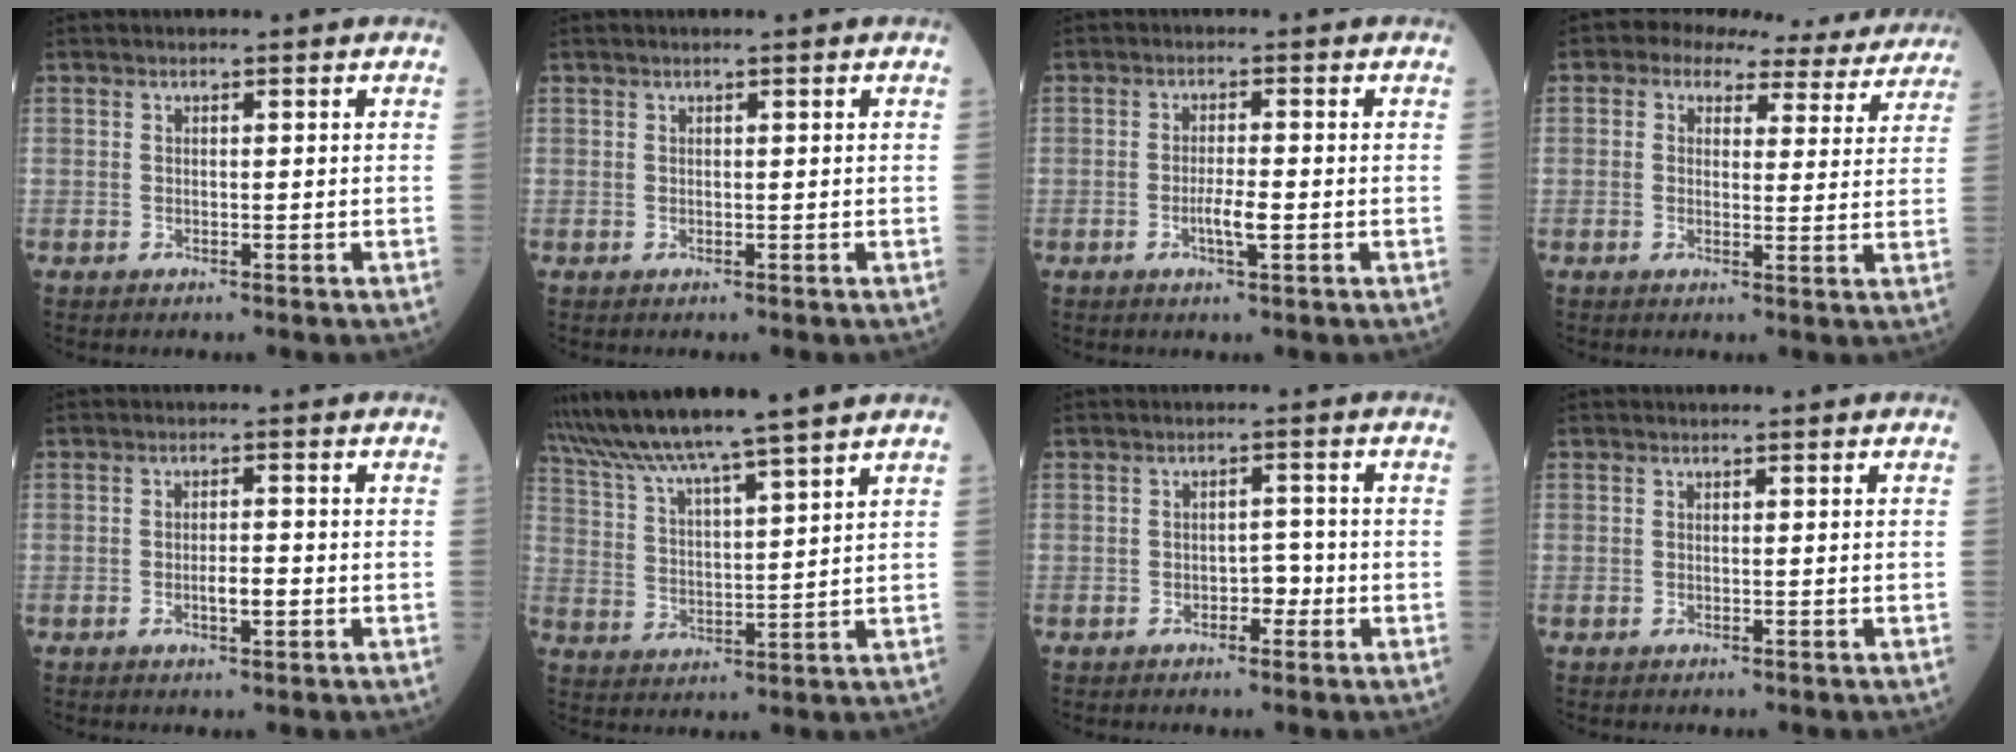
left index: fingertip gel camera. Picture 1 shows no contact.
{"total": 1.1, "force": [0.9, -0.1, 0.7], "torque": [-0.012, 0.013, 0.016]}
{"total": 3.0, "force": [-0.9, 0.2, 2.8], "torque": [-0.056, -0.002, -0.016]}
{"total": 11.9, "force": [10.0, 5.2, 4.0], "torque": [-0.029, 0.023, 0.097]}
{"total": 2.5, "force": [-0.7, 0.6, 2.3], "torque": [-0.041, 0.001, -0.010]}
{"total": 14.6, "force": [12.8, -1.8, 6.8], "torque": [-0.128, 0.005, 0.218]}
{"total": 2.2, "force": [-0.9, 1.3, 1.6], "torque": [-0.016, 0.007, -0.016]}
{"total": 0.0}